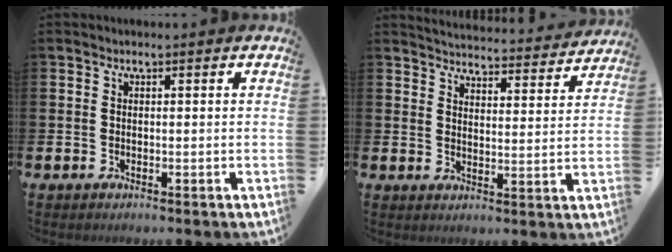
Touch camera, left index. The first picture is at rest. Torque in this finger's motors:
{"motor_torque": [0.89, -1.25, 0.20, 0.01]}